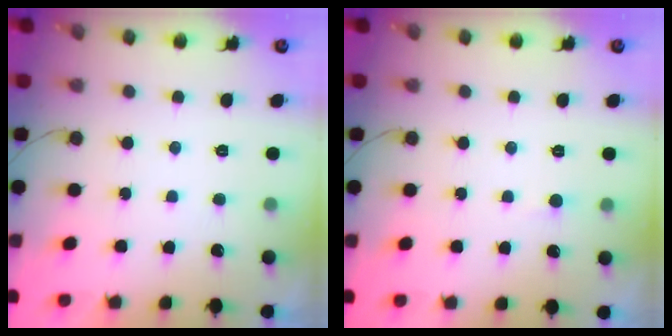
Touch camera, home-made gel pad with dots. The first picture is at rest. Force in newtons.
{"total": 1.6, "press": 1.6, "slide": 0.1}